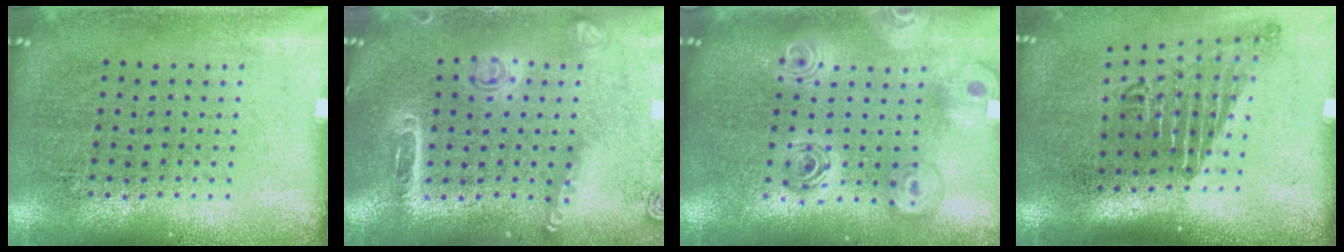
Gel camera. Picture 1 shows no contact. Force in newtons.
{"total": 1.6, "press": 1.5, "slide": 0.6}
{"total": 2.2, "press": 1.8, "slide": 1.2}
{"total": 1.7, "press": 1.2, "slide": 1.3}